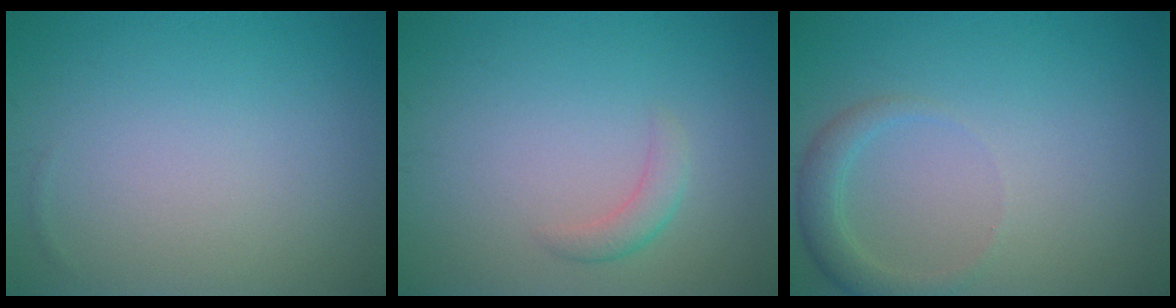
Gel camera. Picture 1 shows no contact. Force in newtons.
{"total": 1.6, "press": 1.6, "slide": 0.0}
{"total": 2.2, "press": 2.2, "slide": 0.2}